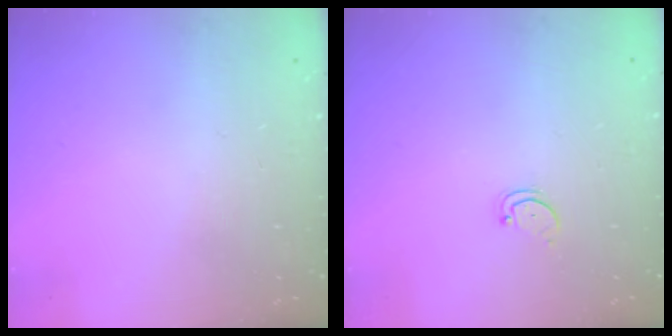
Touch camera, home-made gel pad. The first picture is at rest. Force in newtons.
{"total": 1.6, "press": 1.6, "slide": 0.4}